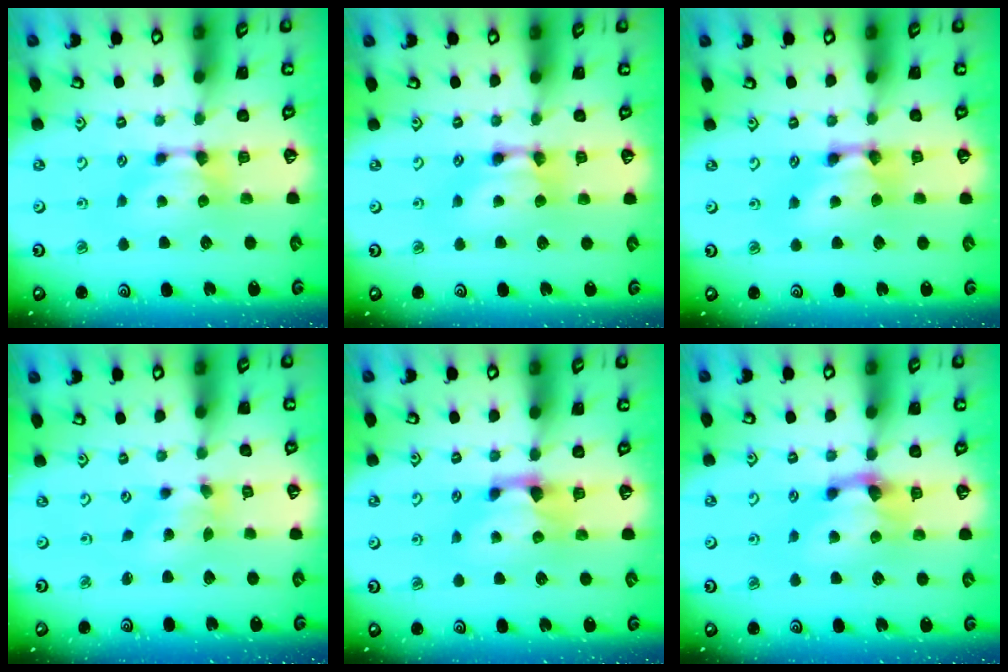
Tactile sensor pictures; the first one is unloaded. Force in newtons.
{"total": 2.0, "press": 2.0, "slide": 0.1}
{"total": 2.6, "press": 2.6, "slide": 0.2}
{"total": 1.8, "press": 1.3, "slide": 1.2}
{"total": 1.6, "press": 0.9, "slide": 1.3}
{"total": 2.3, "press": 1.4, "slide": 1.8}